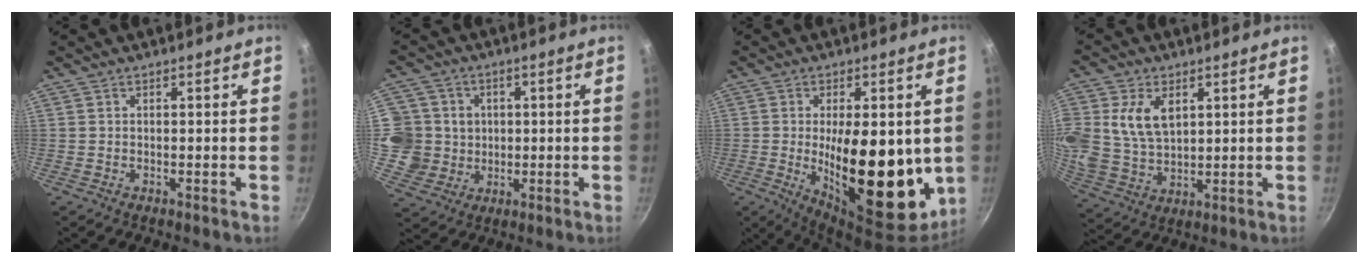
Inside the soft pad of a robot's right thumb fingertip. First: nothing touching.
{"total": 10.6, "force": [1.2, 10.2, 2.6], "torque": [-0.018, -0.001, 0.022]}
{"total": 20.8, "force": [-1.2, 9.0, 18.7], "torque": [-0.259, -0.026, -0.009]}
{"total": 11.8, "force": [3.4, 7.9, 8.0], "torque": [-0.147, -0.017, 0.072]}